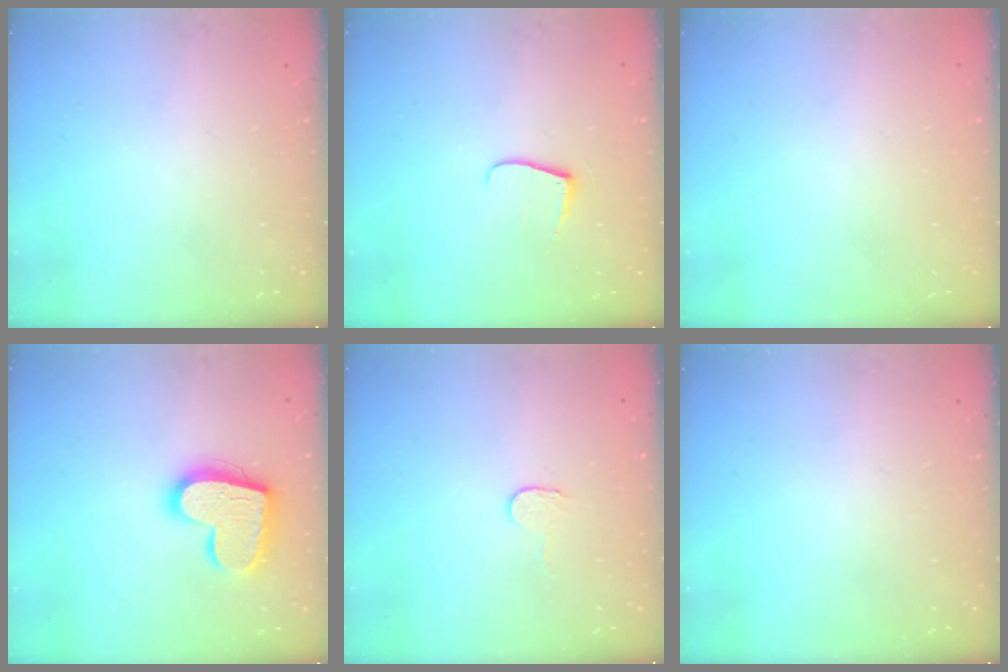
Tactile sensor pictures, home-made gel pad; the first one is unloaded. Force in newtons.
{"total": 6.9, "press": 6.9, "slide": 0.7}
{"total": 0.6, "press": 0.6, "slide": 0.2}
{"total": 16.7, "press": 16.7, "slide": 1.1}
{"total": 2.3, "press": 2.3, "slide": 0.2}
{"total": 0.0}